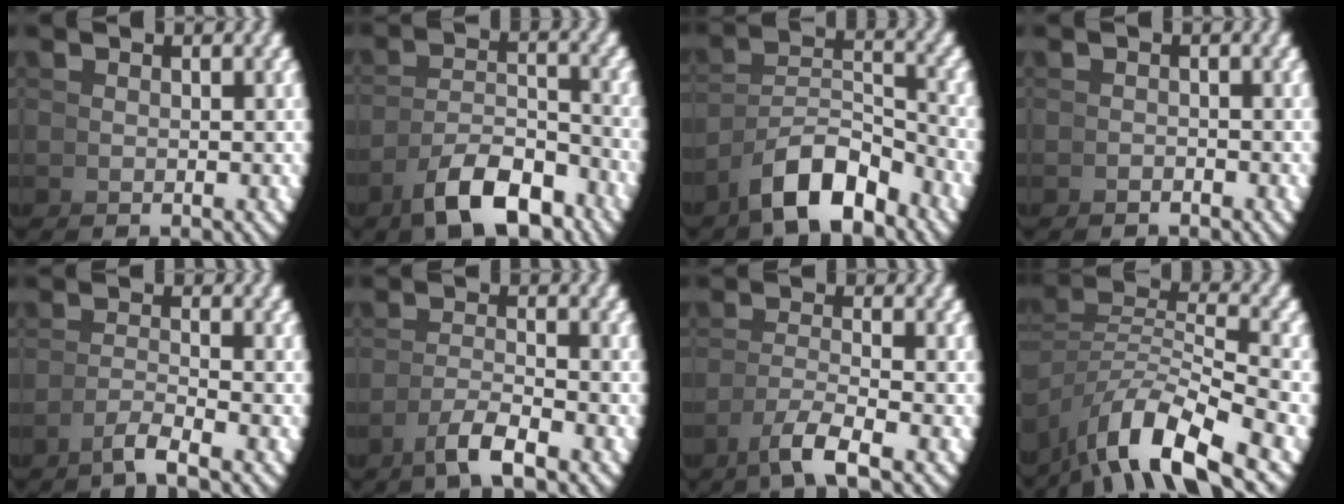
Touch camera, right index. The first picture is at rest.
{"total": 6.4, "force": [-4.2, 2.5, 4.2], "torque": [-0.067, -0.018, -0.057]}
{"total": 6.2, "force": [-3.3, 3.3, 4.0], "torque": [-0.074, -0.017, -0.047]}
{"total": 1.5, "force": [-1.0, -1.0, -0.7], "torque": [0.018, 0.000, -0.020]}
{"total": 2.3, "force": [-1.5, -1.0, 1.4], "torque": [-0.015, 0.004, -0.029]}
{"total": 2.9, "force": [-1.7, -0.1, 2.3], "torque": [-0.037, -0.003, -0.027]}
{"total": 3.4, "force": [-1.7, 0.1, 3.0], "torque": [-0.054, -0.009, -0.019]}
{"total": 6.2, "force": [-2.0, 3.3, 4.8], "torque": [-0.096, -0.006, -0.026]}